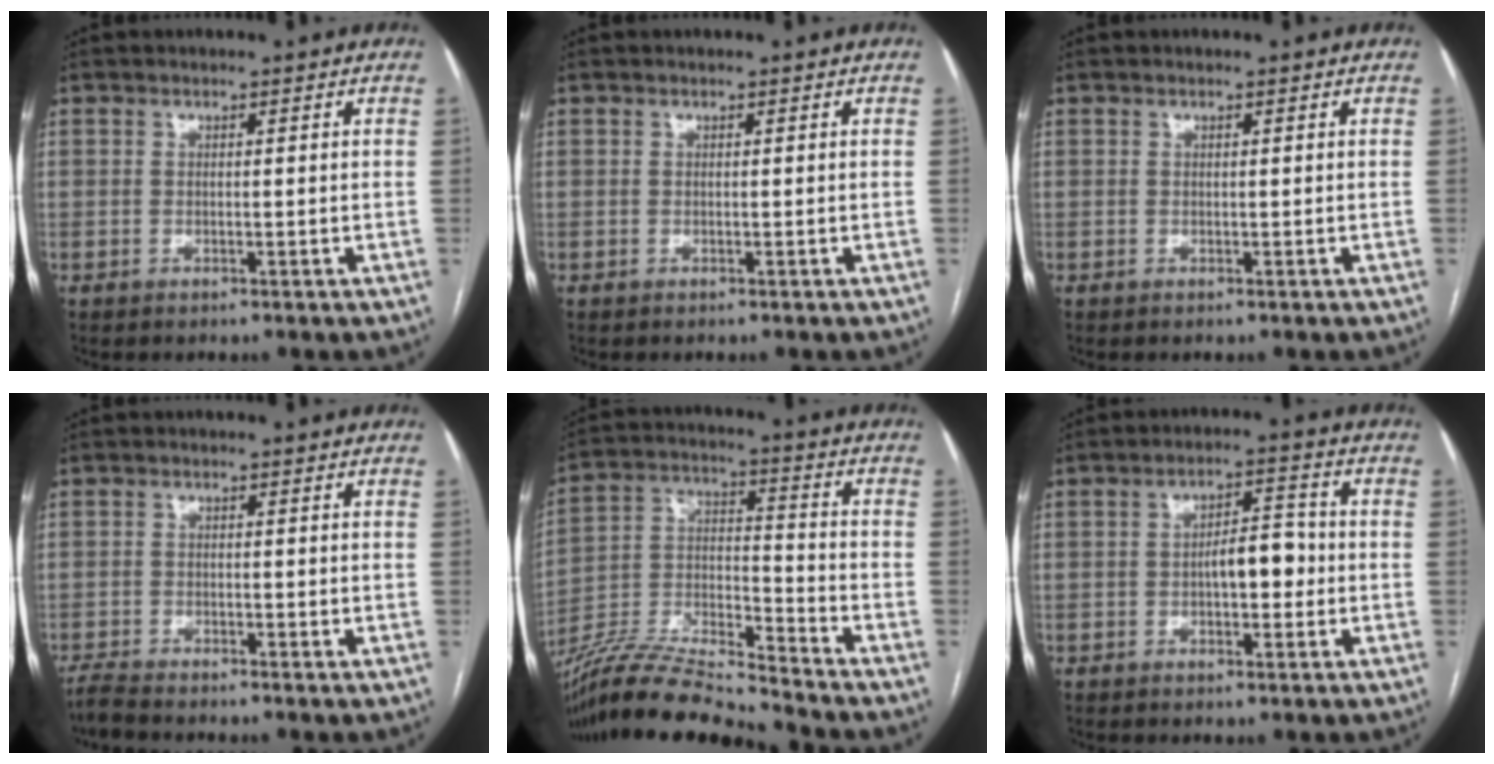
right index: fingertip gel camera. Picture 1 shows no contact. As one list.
[{"total": 0.0}, {"total": 0.0}, {"total": 2.1, "force": [-2.1, -0.2, 0.3], "torque": [-0.014, -0.013, -0.042]}, {"total": 15.0, "force": [-14.3, -0.2, 4.6], "torque": [-0.086, 0.016, -0.269]}, {"total": 5.6, "force": [-0.9, 2.3, 5.1], "torque": [-0.080, 0.017, -0.014]}]